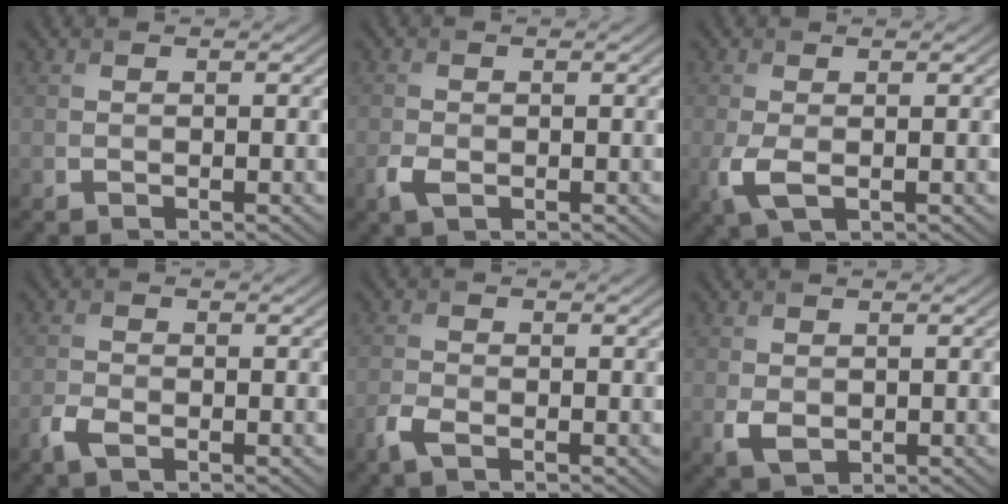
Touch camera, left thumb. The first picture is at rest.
{"total": 2.1, "force": [-0.9, 1.3, 1.4], "torque": [-0.038, -0.006, -0.018]}
{"total": 3.1, "force": [-0.6, 1.5, 2.6], "torque": [-0.075, -0.011, -0.011]}
{"total": 2.3, "force": [-1.4, 1.1, 1.5], "torque": [-0.039, -0.004, -0.035]}
{"total": 2.3, "force": [-1.5, 0.9, 1.6], "torque": [-0.042, -0.003, -0.037]}
{"total": 2.2, "force": [-0.1, 1.7, 1.5], "torque": [-0.035, -0.007, 0.003]}